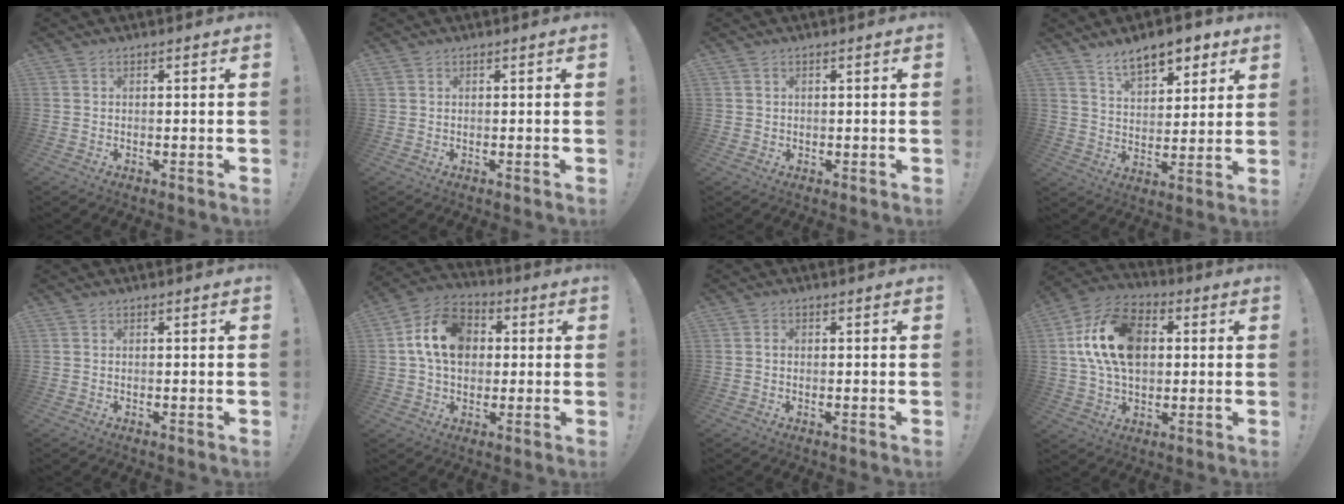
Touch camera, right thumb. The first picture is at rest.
{"total": 0.6, "force": [0.4, 0.4, 0.2], "torque": [-0.003, 0.001, 0.009]}
{"total": 1.5, "force": [0.7, 1.3, 0.1], "torque": [0.006, -0.003, 0.011]}
{"total": 11.4, "force": [8.0, 5.3, 6.2], "torque": [-0.090, -0.043, 0.144]}
{"total": 0.0}
{"total": 15.2, "force": [3.0, 11.6, 9.4], "torque": [-0.156, 0.005, 0.061]}
{"total": 0.7, "force": [-0.1, 0.5, 0.4], "torque": [-0.008, 0.003, -0.002]}
{"total": 18.7, "force": [3.4, 12.9, 13.2], "torque": [-0.227, 0.005, 0.060]}